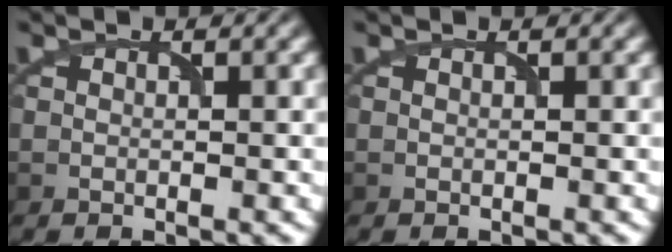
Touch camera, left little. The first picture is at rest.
{"total": 0.0}